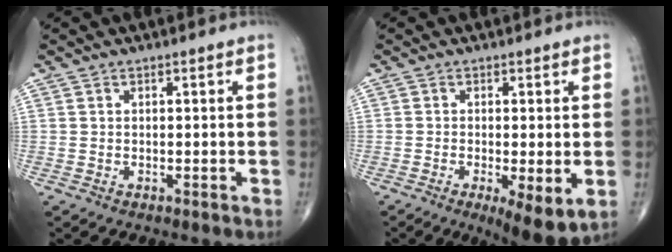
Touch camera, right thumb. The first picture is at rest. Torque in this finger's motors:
{"motor_torque": [0.11, 0.20, 0.01, 0.08, 0.02]}